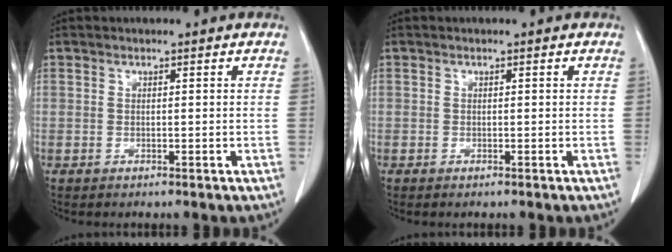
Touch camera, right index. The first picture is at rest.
{"total": 0.5, "force": [-0.3, 0.1, 0.4], "torque": [-0.008, -0.002, -0.005]}